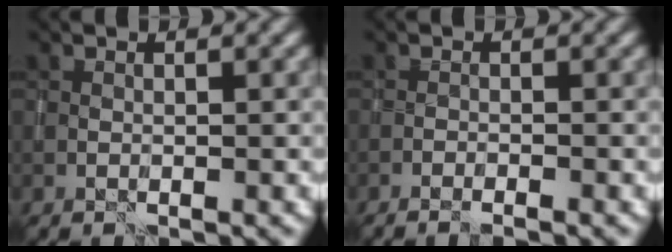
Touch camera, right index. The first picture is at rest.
{"total": 1.7, "force": [-1.4, 0.3, 1.0], "torque": [-0.019, 0.005, -0.026]}